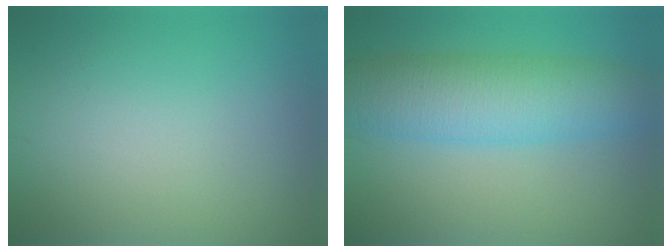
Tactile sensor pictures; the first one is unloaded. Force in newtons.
{"total": 8.0, "press": 8.0, "slide": 0.1}